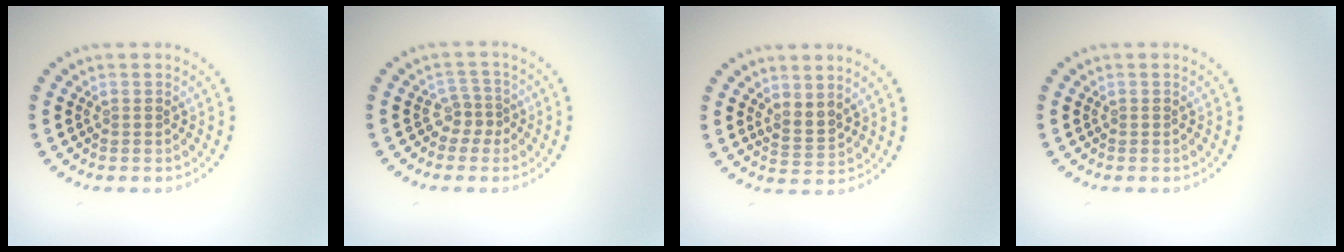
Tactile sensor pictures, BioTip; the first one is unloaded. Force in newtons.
{"total": 1.8, "press": 1.1, "slide": 1.4}
{"total": 1.9, "press": 1.3, "slide": 1.4}
{"total": 0.0}